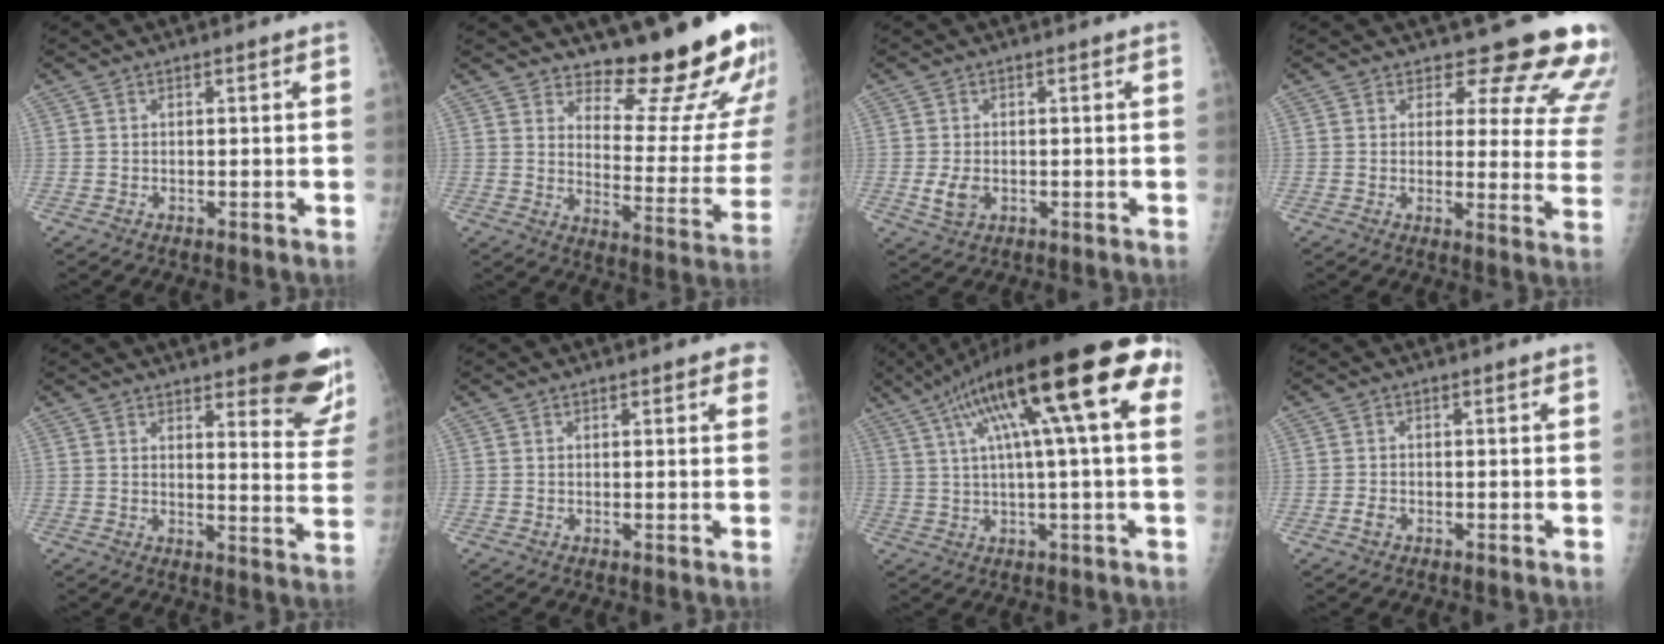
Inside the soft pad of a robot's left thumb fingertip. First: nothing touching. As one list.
[{"total": 18.2, "force": [16.0, 3.8, 7.6], "torque": [-0.054, -0.166, 0.206]}, {"total": 3.4, "force": [-0.7, 2.3, 2.4], "torque": [-0.048, -0.005, -0.008]}, {"total": 14.9, "force": [13.4, 4.8, 4.3], "torque": [0.002, -0.115, 0.129]}, {"total": 17.7, "force": [12.1, 4.9, 11.9], "torque": [-0.113, -0.074, 0.138]}, {"total": 3.0, "force": [1.7, 1.1, 2.3], "torque": [-0.015, -0.001, 0.015]}, {"total": 23.4, "force": [7.7, 4.8, 21.6], "torque": [-0.341, 0.038, 0.114]}, {"total": 1.2, "force": [-0.7, 0.8, 0.6], "torque": [-0.014, 0.000, -0.014]}]